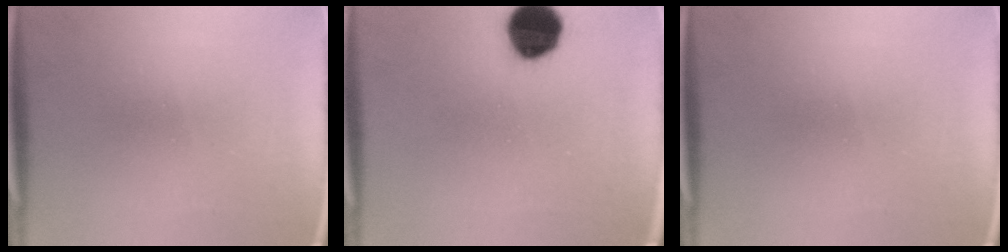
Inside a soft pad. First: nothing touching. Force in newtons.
{"total": 11.6}
{"total": 0.0}